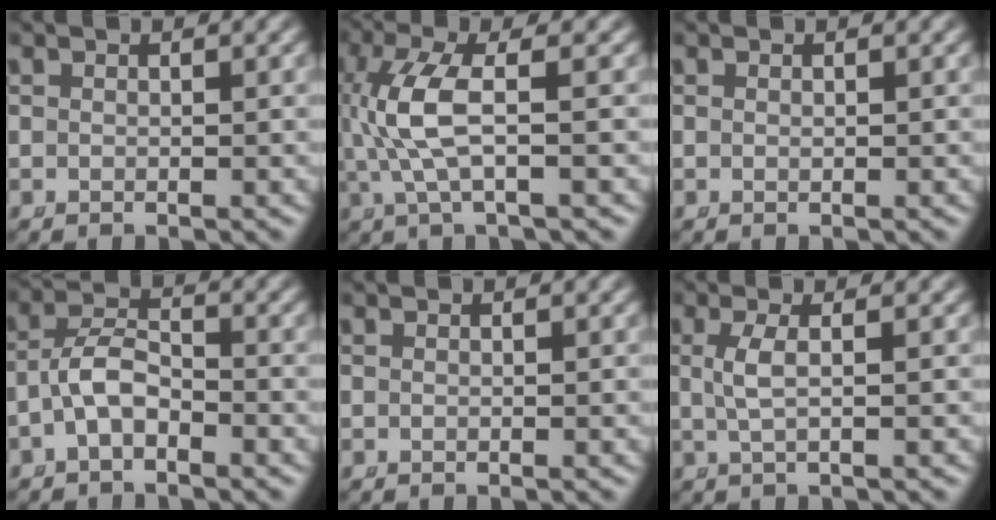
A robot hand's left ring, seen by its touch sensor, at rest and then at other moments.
{"total": 5.1, "force": [0.2, 1.4, 4.9], "torque": [-0.117, 0.000, 0.011]}
{"total": 0.0}
{"total": 3.2, "force": [-1.7, 1.8, 2.1], "torque": [-0.045, -0.009, -0.027]}
{"total": 0.0}
{"total": 1.9, "force": [0.0, -0.1, 1.9], "torque": [-0.048, -0.005, 0.009]}